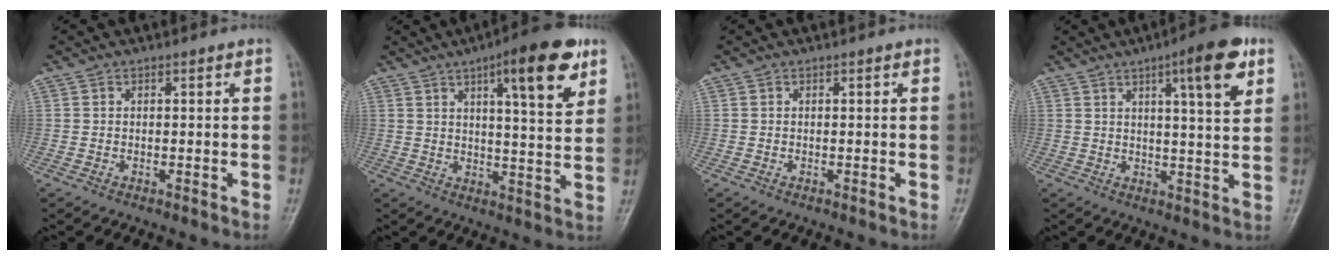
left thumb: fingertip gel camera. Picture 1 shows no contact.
{"total": 14.1, "force": [7.2, 3.5, 11.6], "torque": [-0.146, -0.029, 0.099]}
{"total": 0.0}
{"total": 10.8, "force": [5.2, 2.2, 9.2], "torque": [-0.121, -0.021, 0.070]}